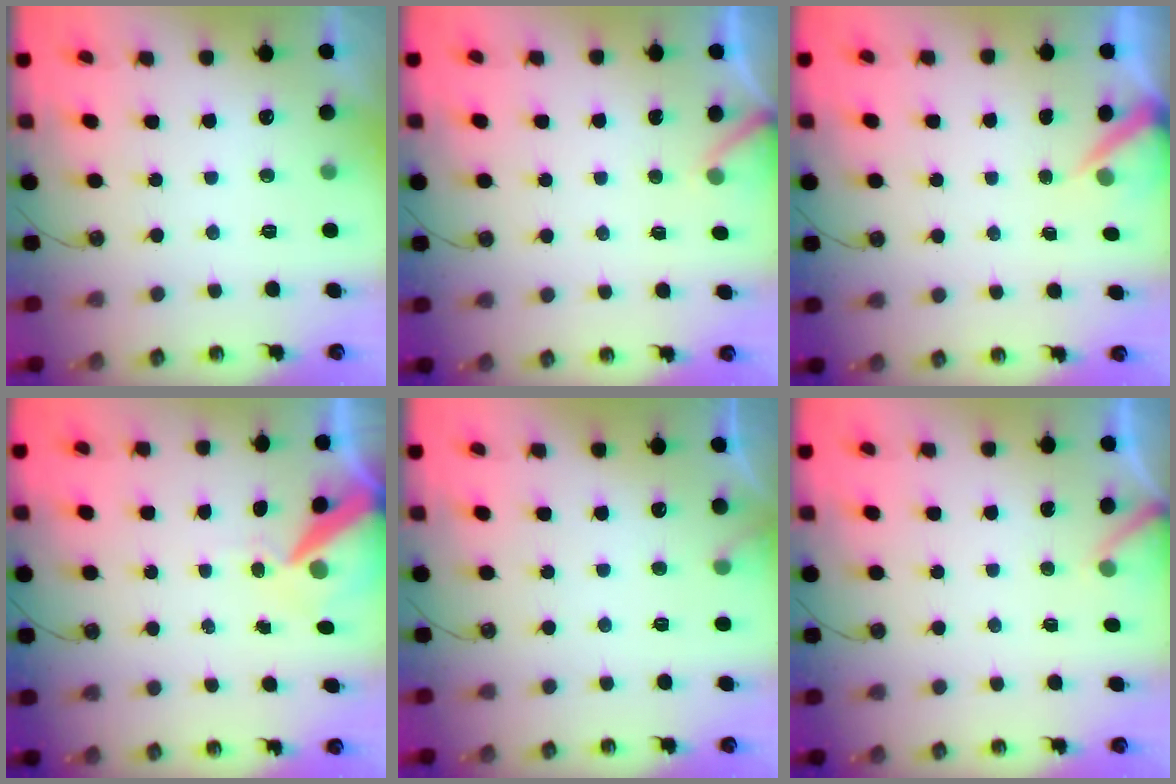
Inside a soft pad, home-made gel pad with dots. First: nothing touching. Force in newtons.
{"total": 3.0, "press": 3.0, "slide": 0.2}
{"total": 3.7, "press": 3.7, "slide": 0.3}
{"total": 10.0, "press": 9.9, "slide": 1.4}
{"total": 3.9, "press": 3.9, "slide": 0.2}
{"total": 3.0, "press": 3.0, "slide": 0.2}